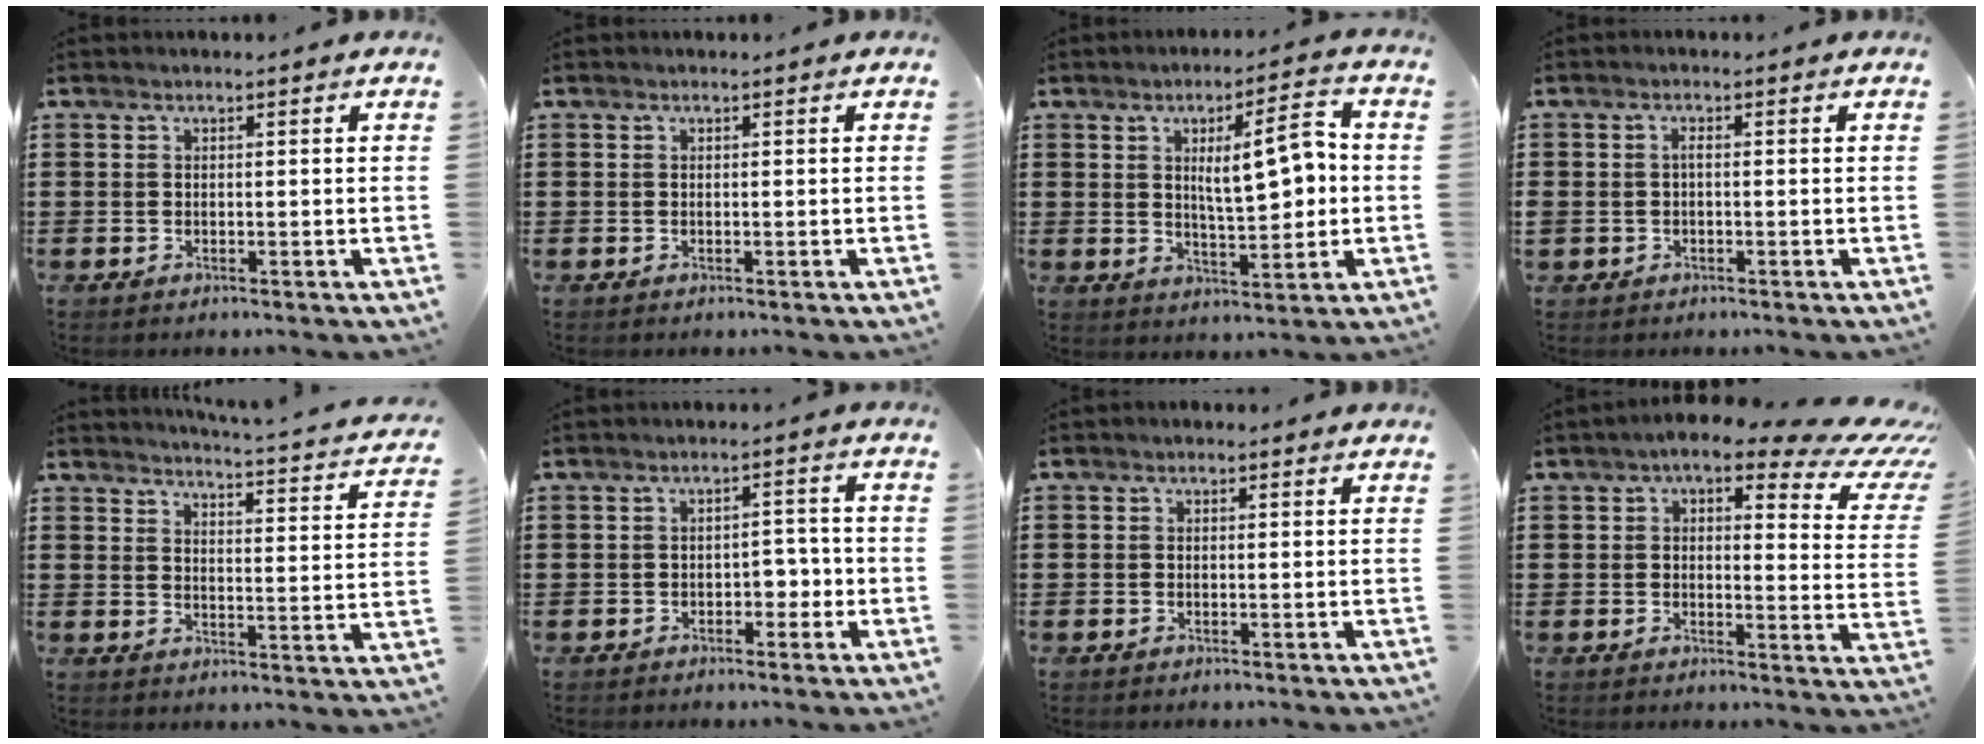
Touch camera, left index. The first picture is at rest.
{"total": 0.0}
{"total": 9.3, "force": [1.2, 3.1, 8.7], "torque": [-0.131, -0.005, 0.013]}
{"total": 1.2, "force": [-0.4, 0.6, 0.9], "torque": [-0.021, 0.002, -0.009]}
{"total": 3.5, "force": [3.4, -0.5, 0.9], "torque": [-0.028, -0.036, 0.051]}
{"total": 3.0, "force": [-1.2, 1.8, 2.1], "torque": [-0.043, 0.004, -0.028]}
{"total": 0.9, "force": [-0.1, 0.9, 0.3], "torque": [-0.007, 0.004, -0.002]}
{"total": 6.8, "force": [4.4, 2.3, 4.6], "torque": [-0.082, -0.022, 0.068]}